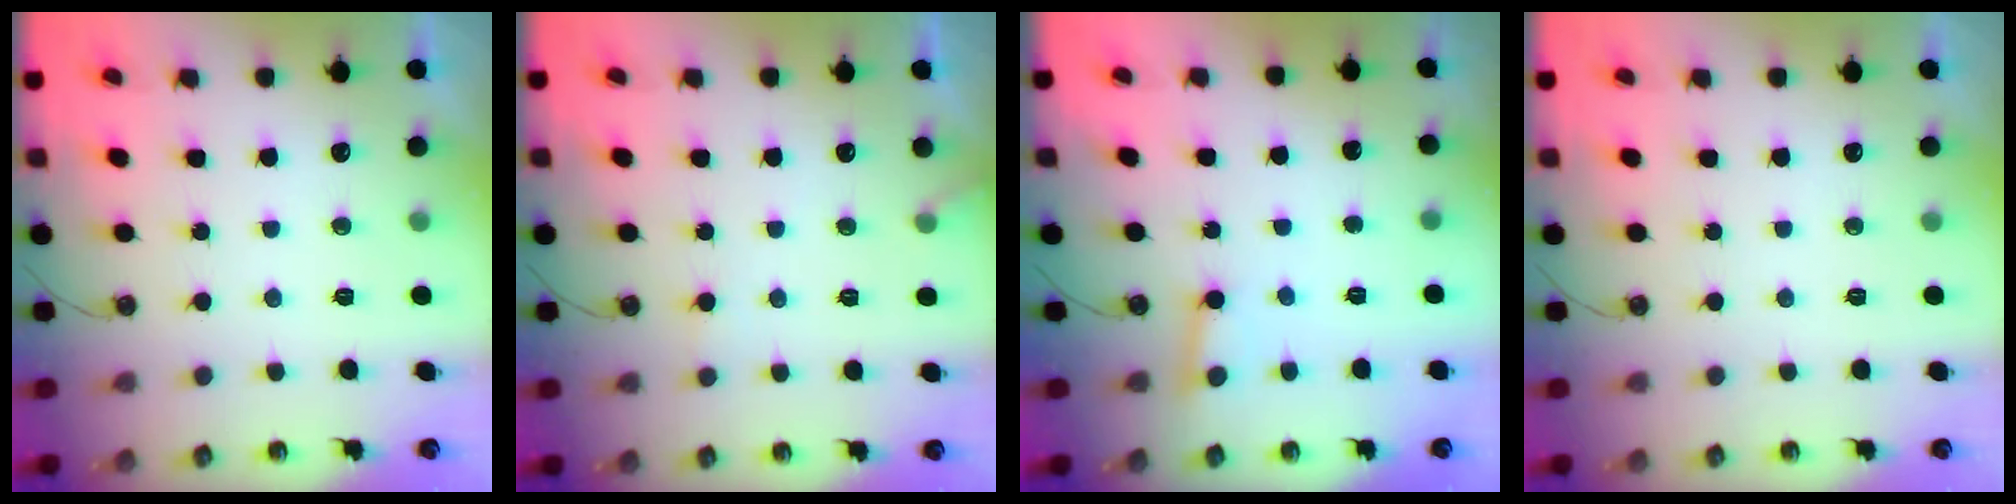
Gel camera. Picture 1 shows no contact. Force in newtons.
{"total": 7.7, "press": 7.7, "slide": 0.4}
{"total": 2.6, "press": 2.5, "slide": 0.8}
{"total": 0.0}